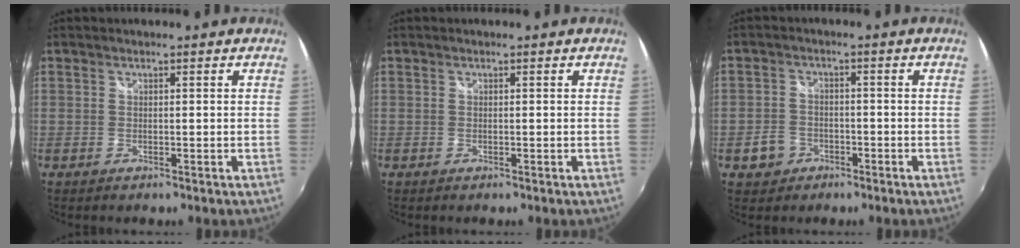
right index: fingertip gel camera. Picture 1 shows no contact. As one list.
[{"total": 0.0}, {"total": 4.8, "force": [-2.3, 4.1, 0.9], "torque": [-0.032, 0.012, -0.036]}]